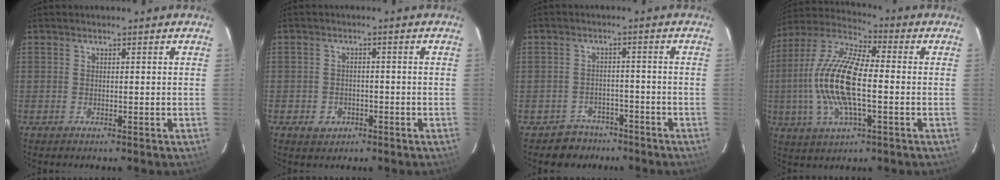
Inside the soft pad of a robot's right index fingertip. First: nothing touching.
{"total": 3.6, "force": [-1.7, 3.0, 0.9], "torque": [-0.027, 0.005, -0.022]}
{"total": 5.4, "force": [-3.8, 3.8, -0.6], "torque": [0.004, 0.031, -0.055]}
{"total": 17.3, "force": [-1.7, 6.1, 16.1], "torque": [-0.326, 0.005, -0.043]}